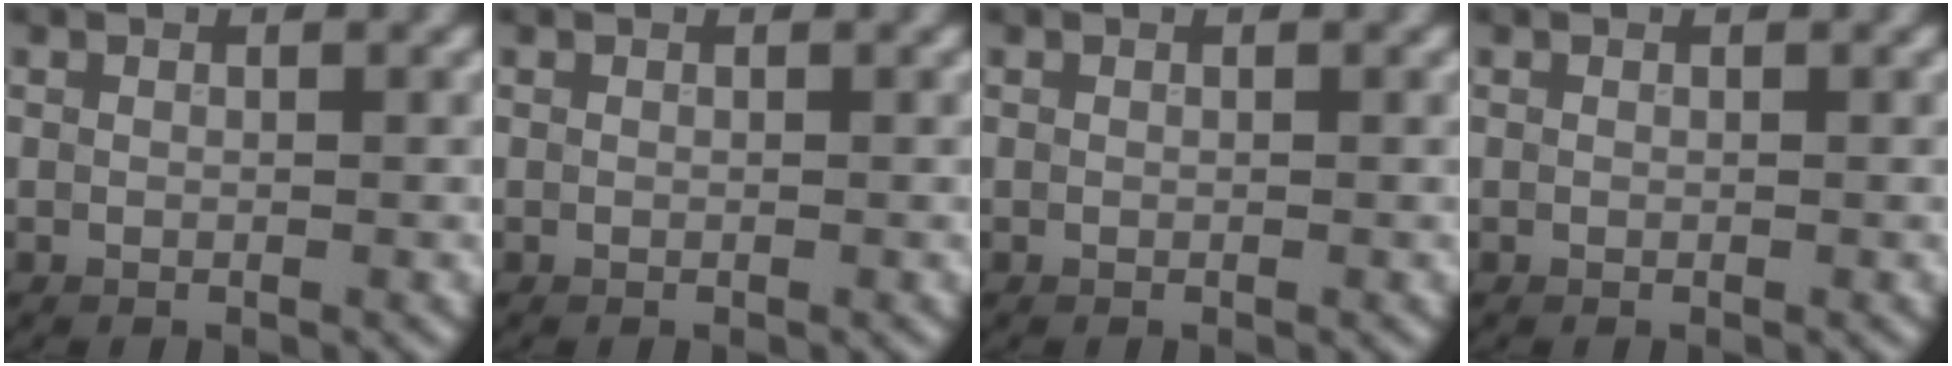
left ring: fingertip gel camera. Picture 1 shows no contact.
{"total": 0.0}
{"total": 0.0}
{"total": 0.0}